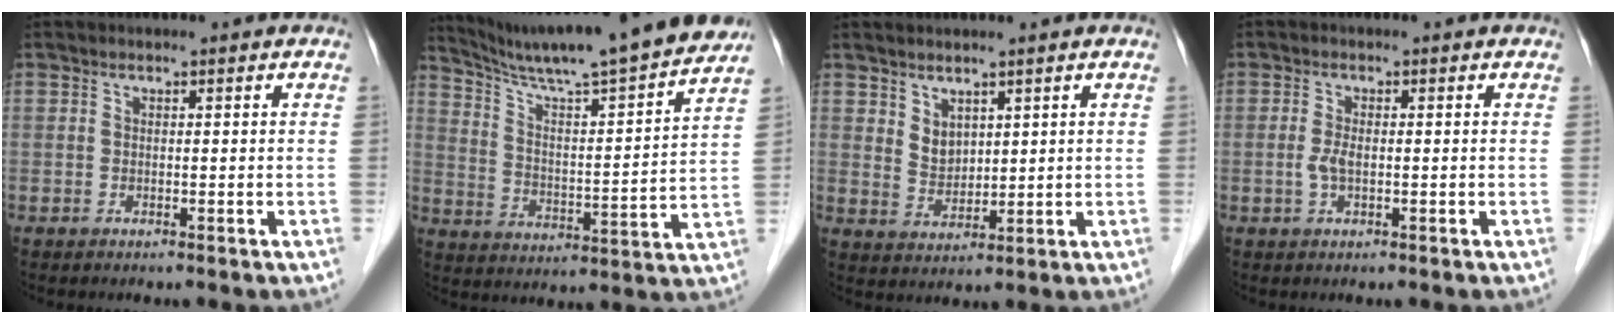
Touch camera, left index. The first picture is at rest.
{"total": 21.2, "force": [19.0, -0.6, 9.4], "torque": [-0.159, -0.023, 0.280]}
{"total": 3.5, "force": [2.0, 2.4, 1.5], "torque": [-0.035, -0.002, 0.052]}
{"total": 2.0, "force": [-0.3, 0.7, 1.9], "torque": [-0.047, -0.001, -0.006]}